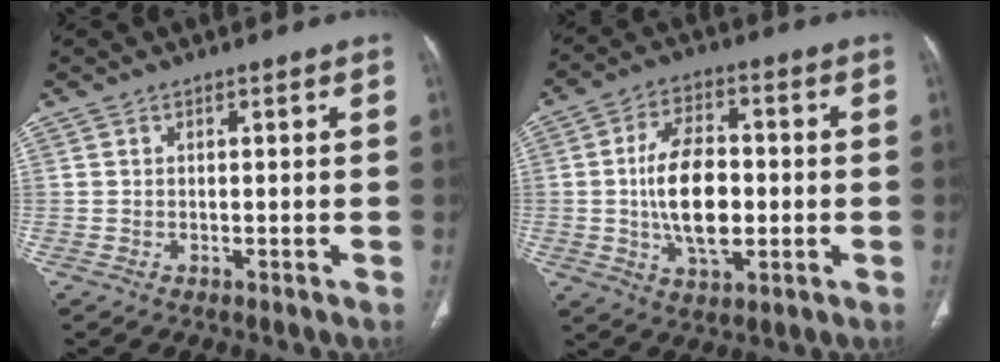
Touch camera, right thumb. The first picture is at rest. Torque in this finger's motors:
{"motor_torque": [1.74, 3.27, 1.57, -1.20, 0.57]}